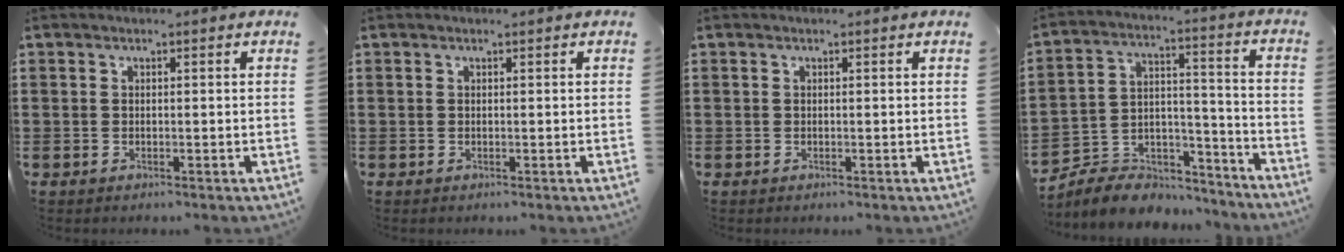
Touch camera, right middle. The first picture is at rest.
{"total": 0.0}
{"total": 0.0}
{"total": 7.3, "force": [-6.9, 2.2, 1.1], "torque": [-0.029, 0.012, -0.140]}